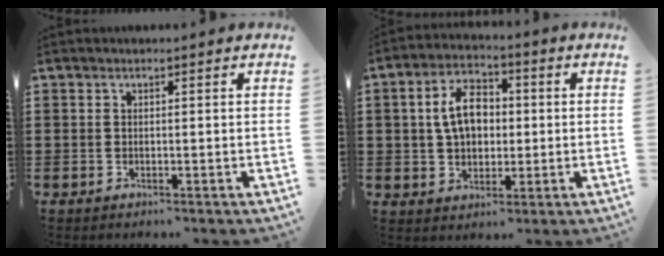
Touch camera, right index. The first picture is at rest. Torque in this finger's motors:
{"motor_torque": [1.79, 0.35, 0.81, 0.14]}